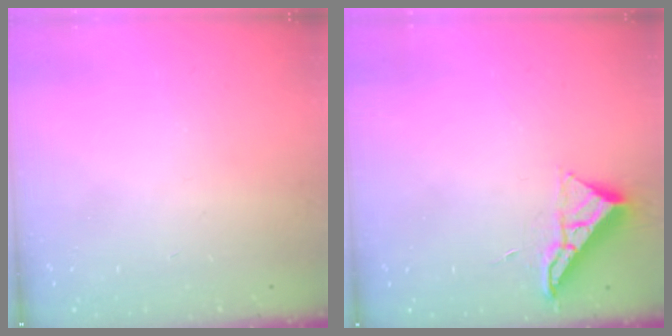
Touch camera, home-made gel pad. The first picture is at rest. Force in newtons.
{"total": 7.3, "press": 7.2, "slide": 0.5}